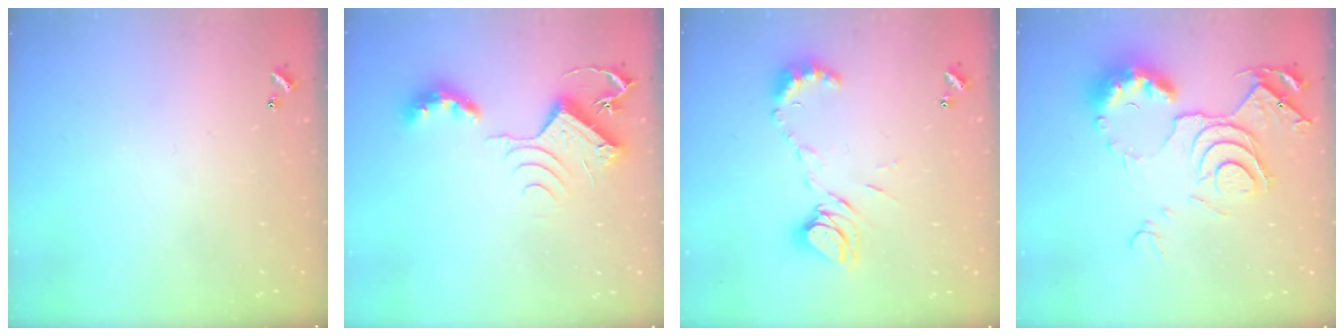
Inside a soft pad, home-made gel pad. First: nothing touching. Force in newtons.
{"total": 9.6, "press": 9.6, "slide": 0.5}
{"total": 11.4, "press": 11.4, "slide": 1.0}
{"total": 14.4, "press": 14.4, "slide": 0.5}